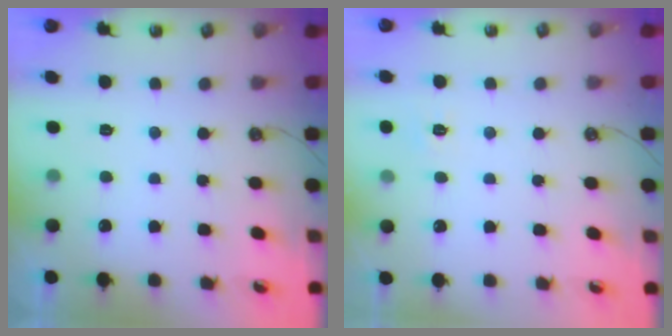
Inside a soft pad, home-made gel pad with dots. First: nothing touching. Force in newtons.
{"total": 4.4, "press": 4.3, "slide": 0.5}